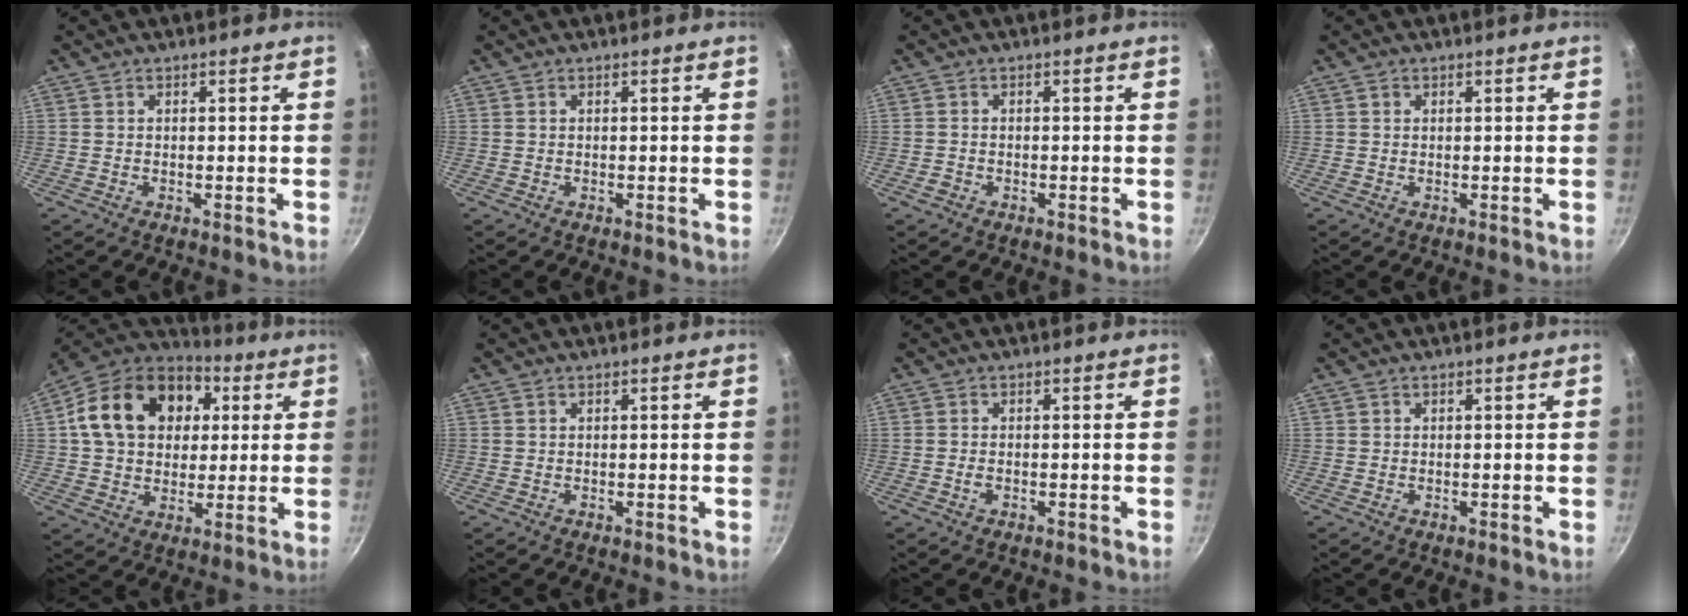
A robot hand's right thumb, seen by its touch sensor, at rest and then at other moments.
{"total": 0.0}
{"total": 1.2, "force": [-0.7, 0.8, 0.4], "torque": [-0.012, 0.008, -0.013]}
{"total": 0.6, "force": [0.2, 0.5, 0.2], "torque": [-0.005, 0.002, 0.004]}
{"total": 20.9, "force": [4.7, 15.8, 12.8], "torque": [-0.201, 0.024, 0.069]}
{"total": 0.0}
{"total": 1.1, "force": [-0.4, 0.7, 0.8], "torque": [-0.019, 0.003, -0.010]}
{"total": 0.0}